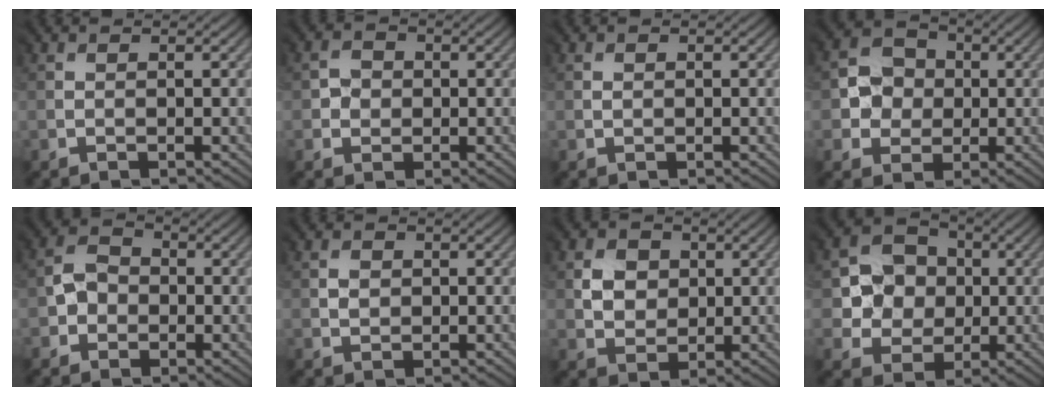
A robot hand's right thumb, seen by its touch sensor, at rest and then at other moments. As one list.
[{"total": 1.9, "force": [0.0, 1.9, -0.1], "torque": [0.004, -0.001, -0.002]}, {"total": 0.7, "force": [0.4, 0.6, -0.2], "torque": [0.006, -0.001, 0.009]}, {"total": 4.5, "force": [0.1, 4.4, 0.7], "torque": [-0.012, 0.009, -0.008]}, {"total": 3.2, "force": [-1.0, 3.0, 0.8], "torque": [-0.011, 0.006, -0.024]}, {"total": 1.3, "force": [0.4, 1.2, -0.2], "torque": [0.004, -0.001, 0.006]}, {"total": 3.5, "force": [1.3, 3.2, 0.6], "torque": [-0.023, 0.002, 0.017]}, {"total": 6.6, "force": [1.0, 6.2, 1.9], "torque": [-0.040, 0.002, 0.007]}]